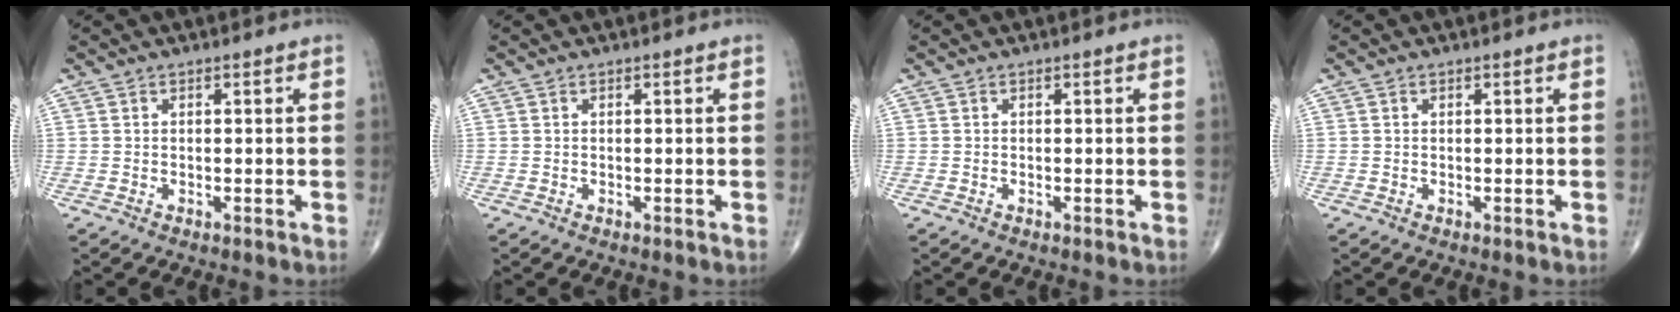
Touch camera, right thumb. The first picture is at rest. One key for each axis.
{"total": 0.0}
{"total": 0.0}
{"total": 0.0}